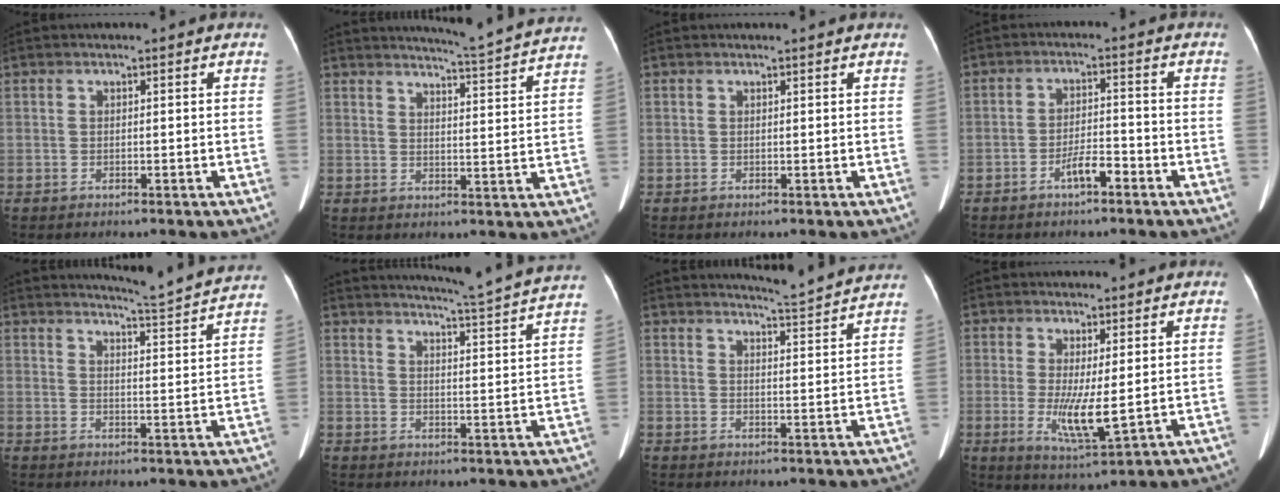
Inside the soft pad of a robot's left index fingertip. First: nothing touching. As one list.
[{"total": 11.8, "force": [11.2, -1.9, 2.9], "torque": [-0.056, -0.040, 0.133]}, {"total": 1.3, "force": [1.2, -0.1, 0.4], "torque": [-0.012, 0.005, 0.015]}, {"total": 3.7, "force": [-2.6, 0.8, 2.6], "torque": [-0.050, 0.000, -0.046]}, {"total": 11.4, "force": [11.0, -1.7, 2.5], "torque": [-0.051, -0.043, 0.134]}, {"total": 15.9, "force": [14.8, -2.3, 5.2], "torque": [-0.093, -0.059, 0.177]}, {"total": 8.7, "force": [8.5, -1.4, 1.4], "torque": [-0.038, -0.023, 0.105]}, {"total": 6.4, "force": [-0.3, 1.1, 6.3], "torque": [-0.124, -0.024, 0.004]}]